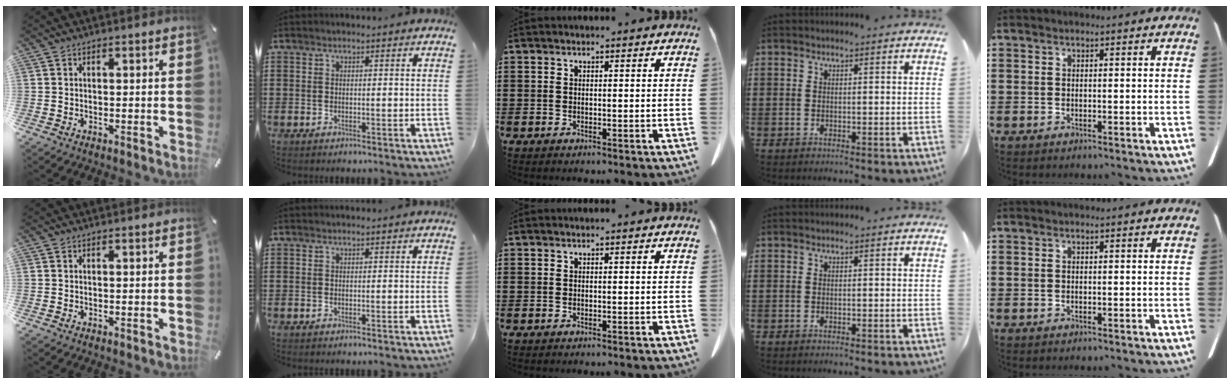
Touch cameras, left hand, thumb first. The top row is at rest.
{}